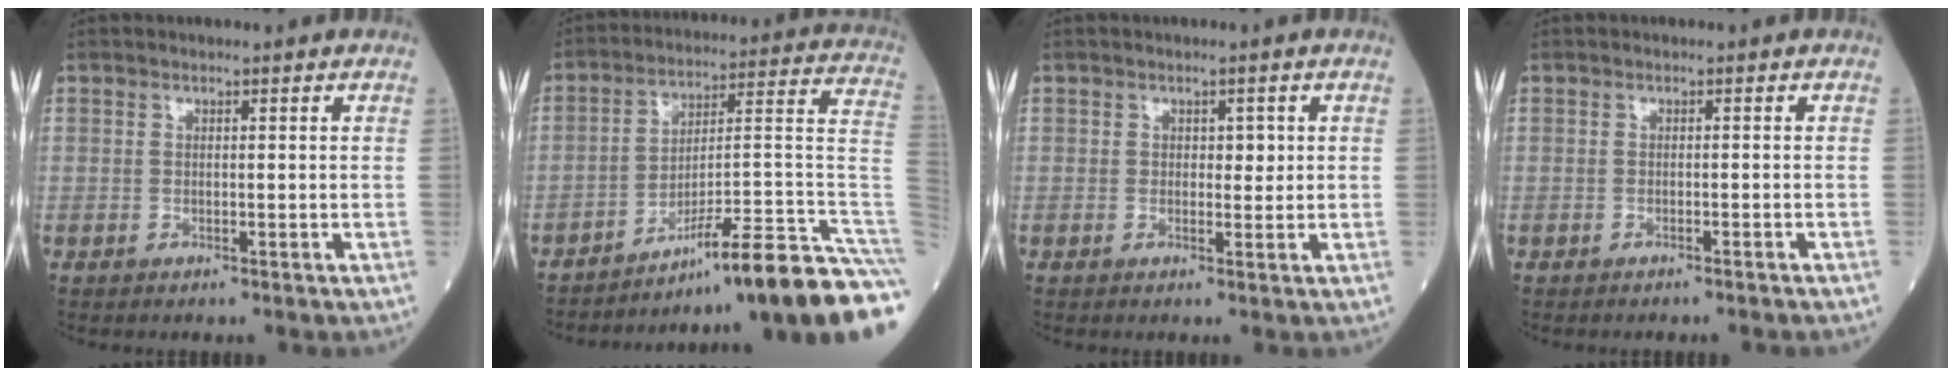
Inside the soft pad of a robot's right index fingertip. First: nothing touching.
{"total": 21.4, "force": [-15.8, -1.3, 14.4], "torque": [-0.116, 0.026, -0.243]}
{"total": 1.8, "force": [0.5, 1.2, 1.3], "torque": [-0.011, -0.001, 0.006]}
{"total": 1.6, "force": [-1.5, -0.1, 0.6], "torque": [-0.012, 0.001, -0.016]}